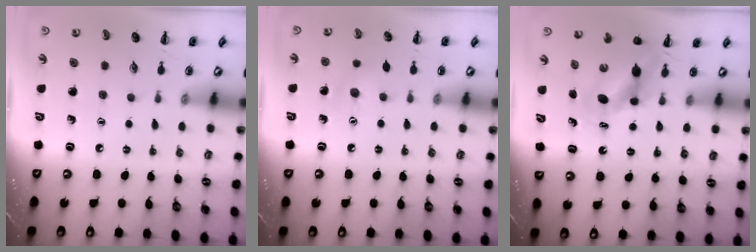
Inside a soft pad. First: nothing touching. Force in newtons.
{"total": 5.5, "press": 5.3, "slide": 1.4}
{"total": 6.9, "press": 6.9, "slide": 0.4}